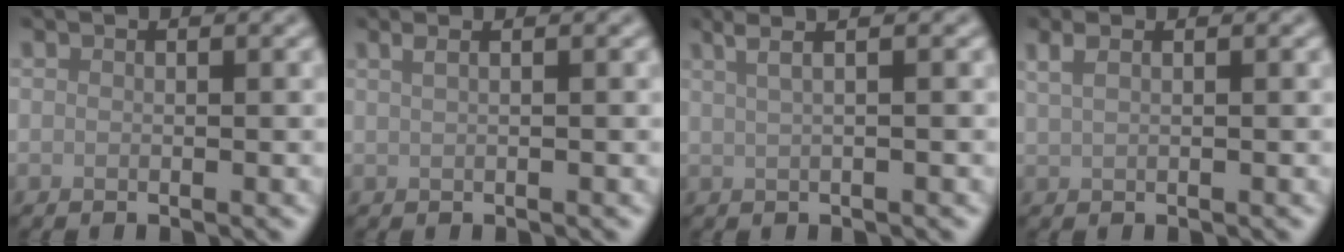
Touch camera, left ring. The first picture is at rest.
{"total": 2.6, "force": [1.3, 1.4, 1.8], "torque": [-0.008, 0.009, -0.008]}
{"total": 4.6, "force": [2.7, 1.9, 3.2], "torque": [-0.036, 0.026, 0.016]}
{"total": 1.7, "force": [1.0, 0.6, 1.2], "torque": [-0.022, 0.001, 0.018]}